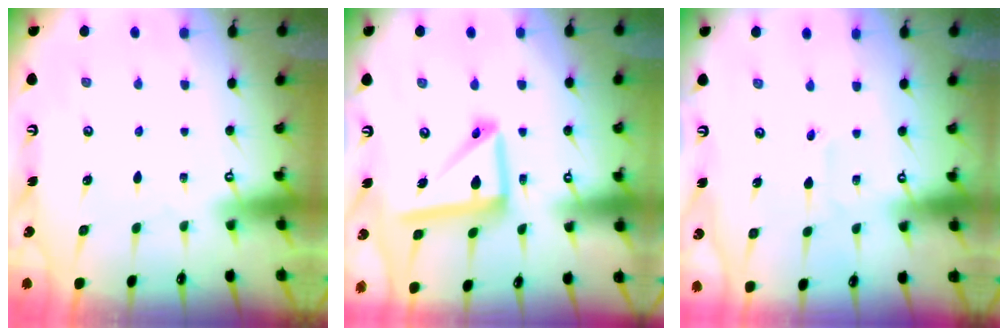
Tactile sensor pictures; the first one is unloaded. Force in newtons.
{"total": 13.6, "press": 13.5, "slide": 1.5}
{"total": 1.5, "press": 1.4, "slide": 0.5}